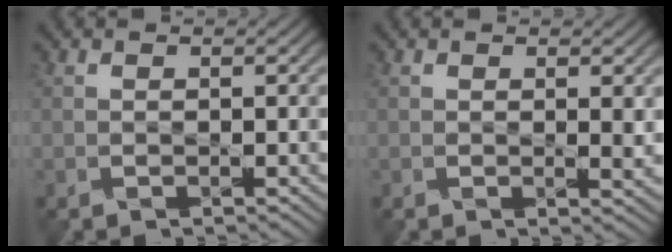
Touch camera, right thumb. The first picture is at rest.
{"total": 1.5, "force": [0.5, 0.5, 1.4], "torque": [-0.022, -0.001, 0.008]}